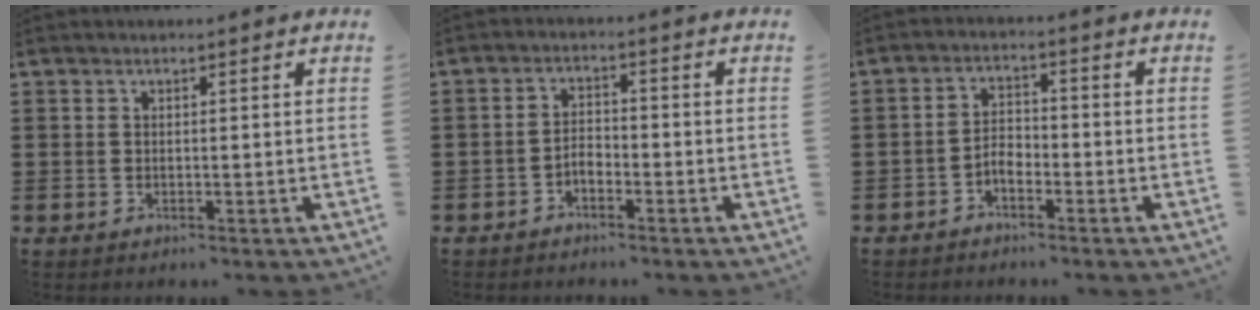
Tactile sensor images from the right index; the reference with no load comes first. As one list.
[{"total": 2.3, "force": [-1.6, 1.1, 1.1], "torque": [-0.026, 0.008, -0.034]}, {"total": 2.9, "force": [-1.9, 1.5, 1.6], "torque": [-0.040, 0.005, -0.040]}]